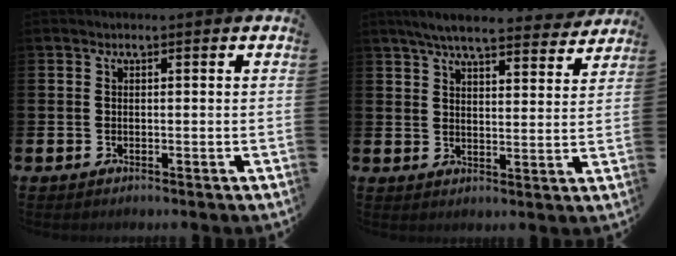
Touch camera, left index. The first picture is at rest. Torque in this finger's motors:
{"motor_torque": [1.10, -1.04, 0.57, 0.21]}